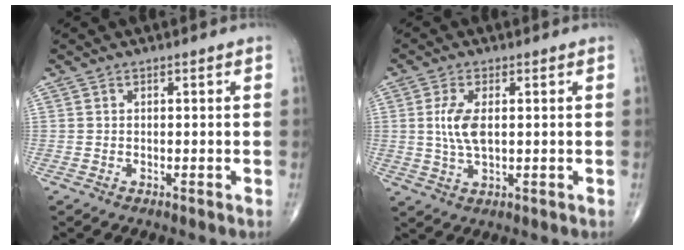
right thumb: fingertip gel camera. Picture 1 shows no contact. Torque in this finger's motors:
{"motor_torque": [0.86, 1.27, 0.50, -0.39, 0.07]}